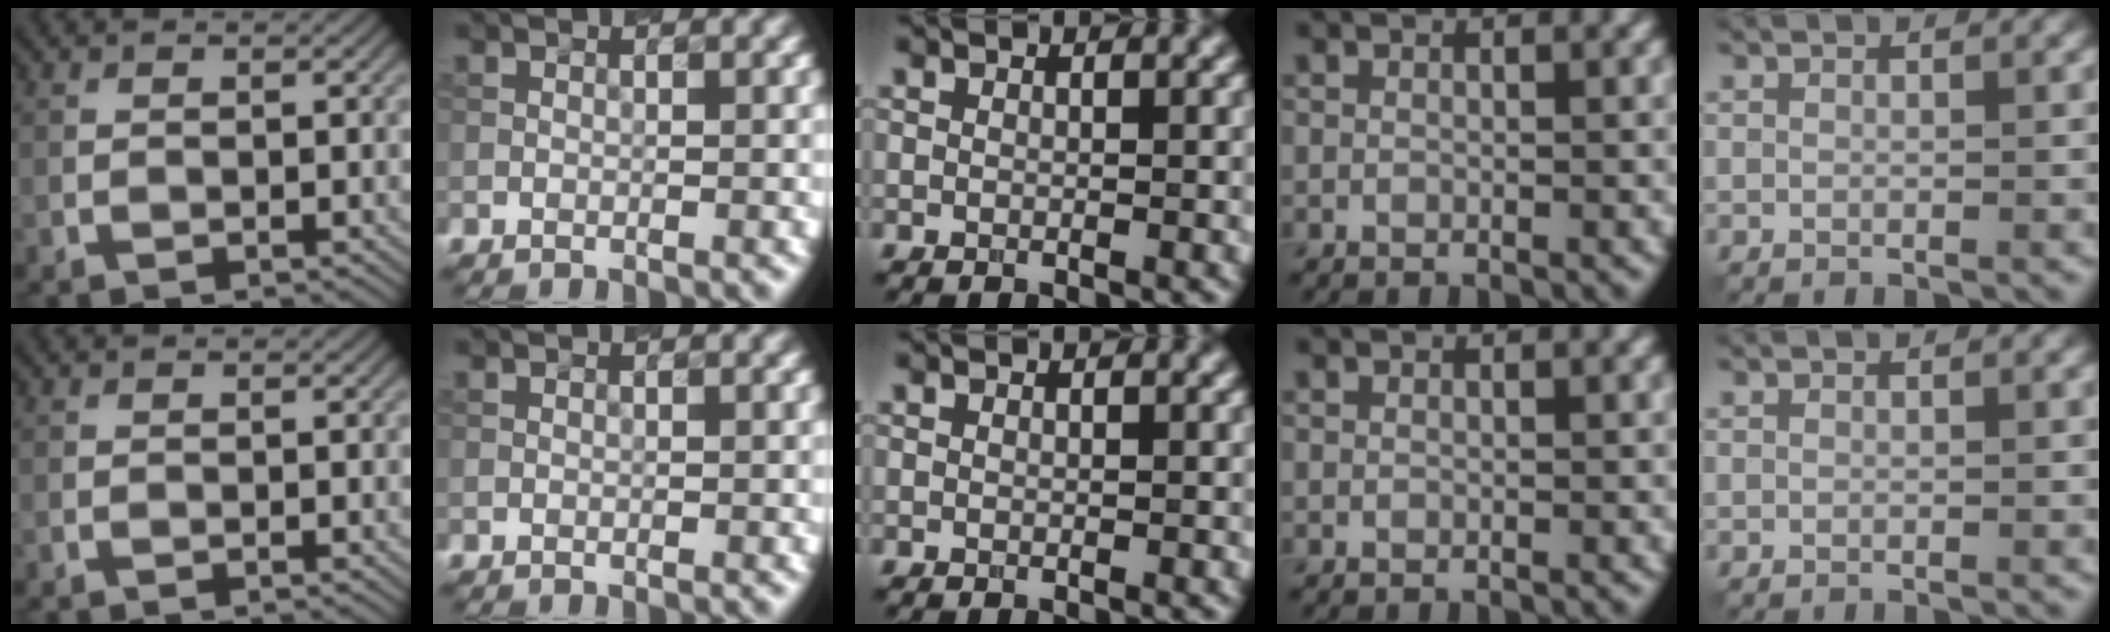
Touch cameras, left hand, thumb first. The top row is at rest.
{}